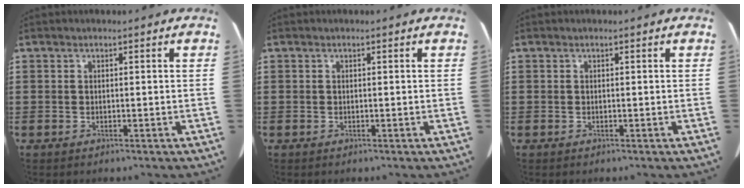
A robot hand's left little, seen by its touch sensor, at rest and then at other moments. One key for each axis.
{"total": 0.0}
{"total": 0.0}